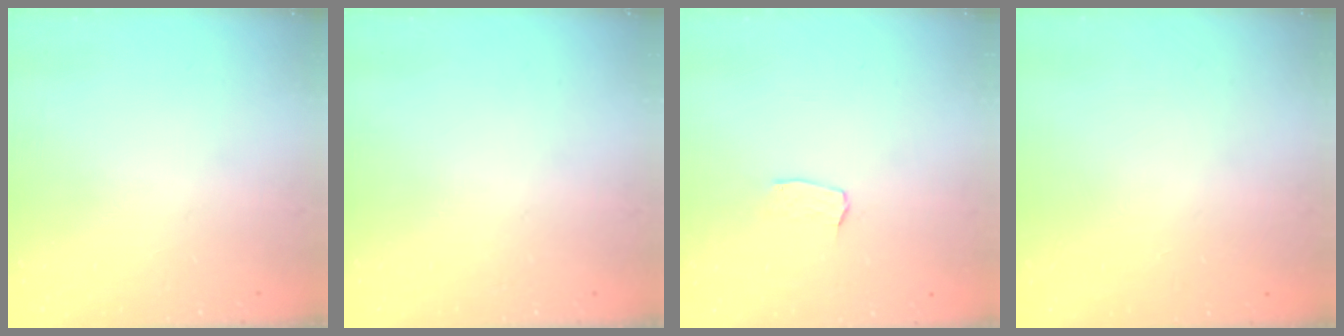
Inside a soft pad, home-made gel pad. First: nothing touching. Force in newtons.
{"total": 0.0}
{"total": 3.0, "press": 3.0, "slide": 0.2}
{"total": 0.0}